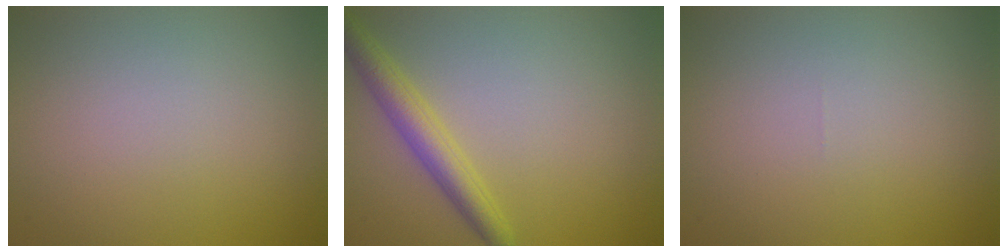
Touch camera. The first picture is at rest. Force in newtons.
{"total": 3.4, "press": 3.4, "slide": 0.1}
{"total": 0.0}